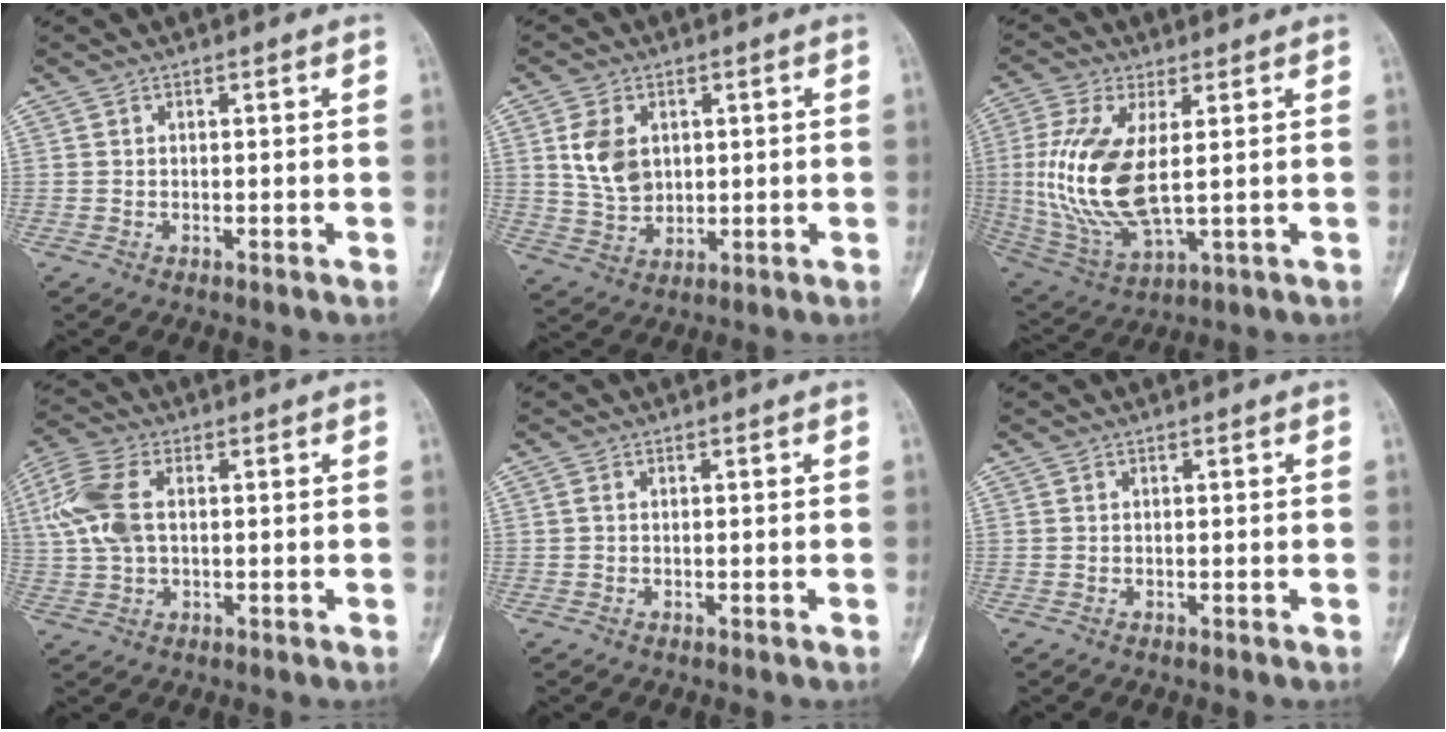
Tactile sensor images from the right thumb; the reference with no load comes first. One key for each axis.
{"total": 8.0, "fx": 2.0, "fy": 5.8, "fz": 5.2, "tx": -0.080, "ty": -0.009, "tz": 0.047}
{"total": 16.2, "fx": 1.1, "fy": 6.8, "fz": 14.6, "tx": -0.319, "ty": -0.016, "tz": 0.034}
{"total": 10.5, "fx": 1.7, "fy": 6.2, "fz": 8.3, "tx": -0.203, "ty": 0.015, "tz": 0.034}
{"total": 0.7, "fx": 0.2, "fy": 0.4, "fz": 0.5, "tx": -0.015, "ty": 0.002, "tz": 0.004}
{"total": 0.0}